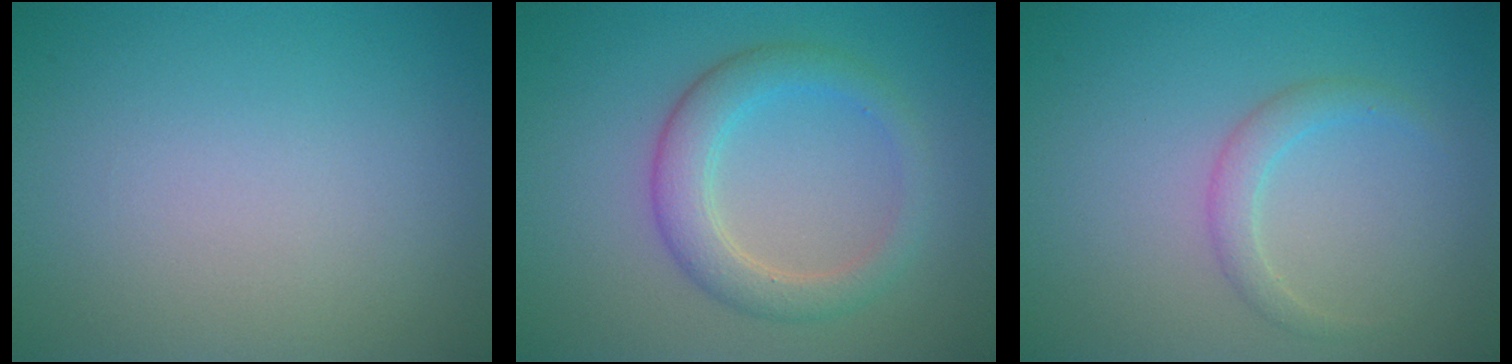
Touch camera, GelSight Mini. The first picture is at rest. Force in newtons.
{"total": 3.8, "press": 3.7, "slide": 0.2}
{"total": 1.7, "press": 1.7, "slide": 0.2}